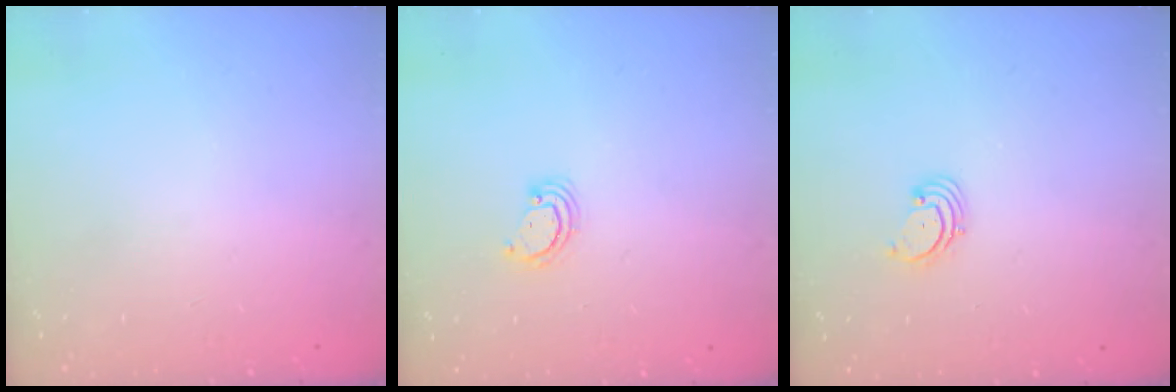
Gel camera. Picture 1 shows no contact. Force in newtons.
{"total": 2.6, "press": 2.6, "slide": 0.3}
{"total": 1.7, "press": 1.6, "slide": 0.2}